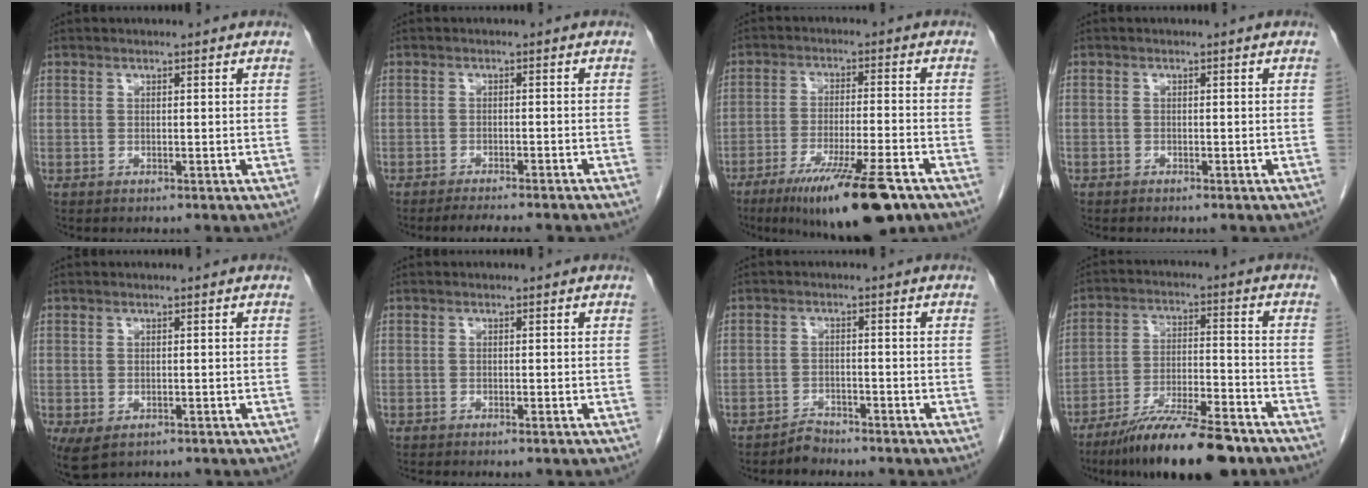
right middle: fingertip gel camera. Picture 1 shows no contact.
{"total": 6.9, "force": [-6.1, 0.2, 3.2], "torque": [-0.030, -0.009, -0.084]}
{"total": 14.8, "force": [-9.5, 1.8, 11.1], "torque": [-0.164, -0.033, -0.153]}
{"total": 0.7, "force": [-0.6, 0.4, 0.1], "torque": [0.000, 0.002, -0.011]}
{"total": 3.8, "force": [-1.8, 2.5, 2.2], "torque": [-0.040, -0.010, -0.021]}
{"total": 0.7, "force": [-0.5, -0.2, 0.4], "torque": [-0.008, 0.001, -0.010]}
{"total": 2.0, "force": [-1.9, 0.5, -0.2], "torque": [0.006, -0.002, -0.033]}
{"total": 14.9, "force": [-11.5, 2.4, 9.2], "torque": [-0.150, -0.016, -0.194]}